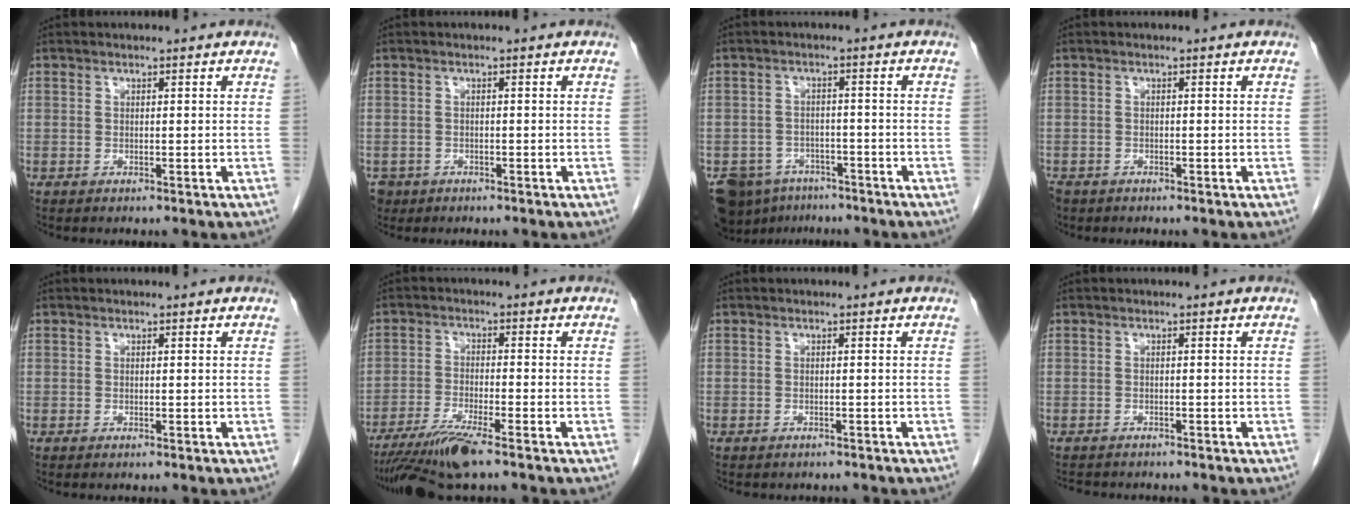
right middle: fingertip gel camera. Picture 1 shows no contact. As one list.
[{"total": 2.6, "force": [-1.6, 2.0, 0.2], "torque": [-0.006, 0.004, -0.027]}, {"total": 10.5, "force": [-7.3, 6.8, 3.4], "torque": [-0.080, -0.002, -0.104]}, {"total": 3.4, "force": [-2.5, 2.2, 0.8], "torque": [-0.018, -0.002, -0.044]}, {"total": 0.0}, {"total": 8.0, "force": [-6.2, -0.6, 4.9], "torque": [-0.084, -0.027, -0.113]}, {"total": 3.3, "force": [-2.9, 1.3, 0.9], "torque": [-0.014, -0.002, -0.032]}, {"total": 4.6, "force": [-4.2, 1.3, 1.2], "torque": [-0.014, -0.006, -0.060]}]